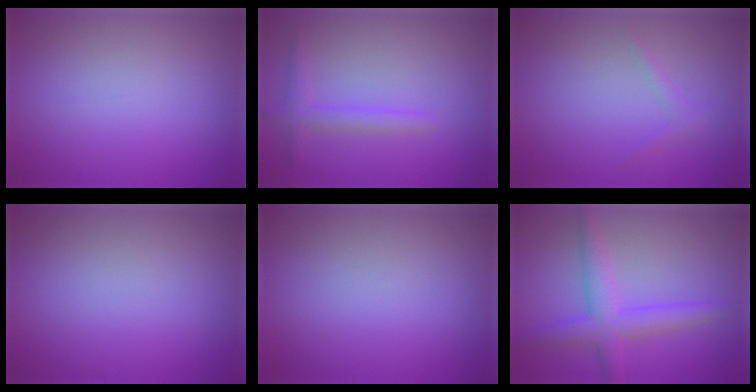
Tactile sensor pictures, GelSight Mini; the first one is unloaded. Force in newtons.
{"total": 1.9, "press": 1.9, "slide": 0.1}
{"total": 0.9, "press": 0.9, "slide": 0.0}
{"total": 0.0}
{"total": 0.0}
{"total": 4.0, "press": 4.0, "slide": 0.2}